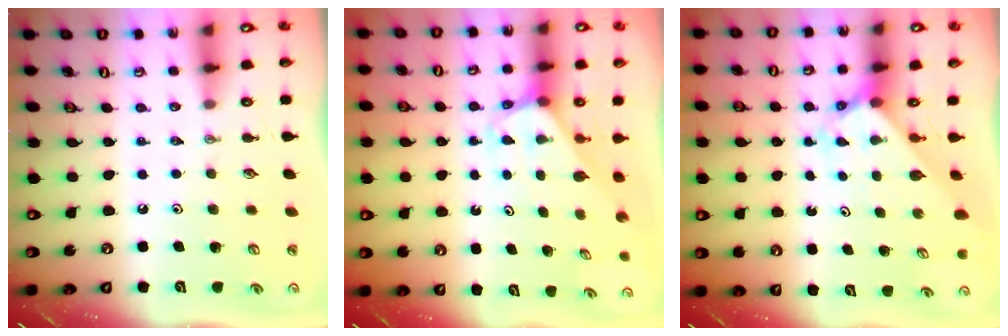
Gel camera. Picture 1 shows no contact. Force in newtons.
{"total": 2.4, "press": 2.4, "slide": 0.2}
{"total": 2.3, "press": 2.3, "slide": 0.2}